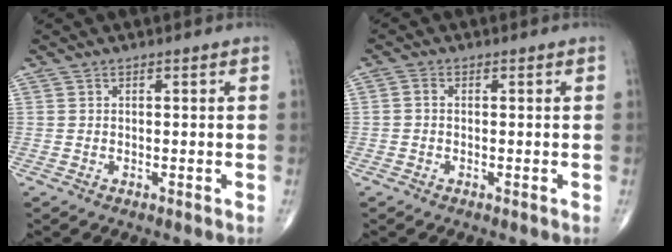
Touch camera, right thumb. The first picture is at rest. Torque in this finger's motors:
{"motor_torque": [-0.57, -0.25, -0.11, -0.10, 0.04]}